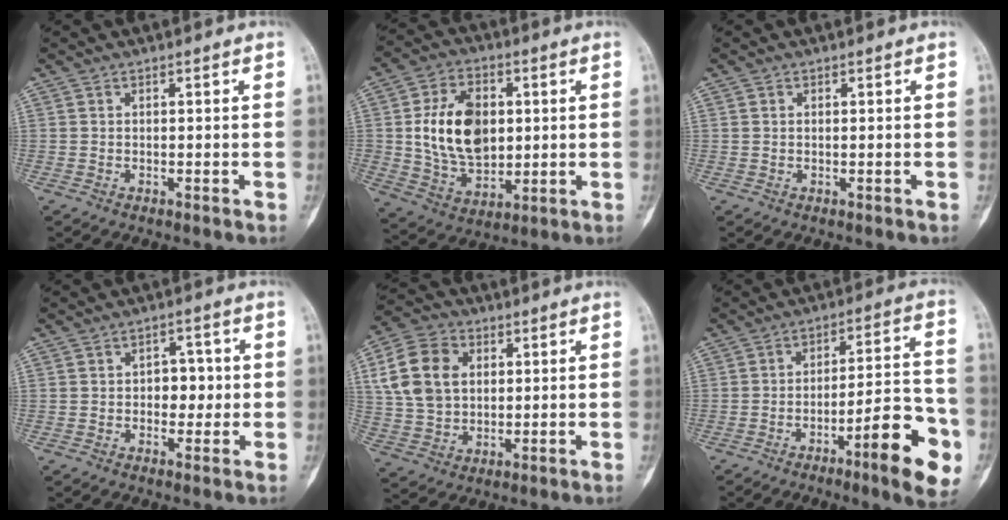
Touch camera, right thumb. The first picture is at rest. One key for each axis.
{"total": 15.7, "fx": 2.0, "fy": 10.6, "fz": 11.4, "tx": -0.165, "ty": -0.009, "tz": 0.042}
{"total": 0.0}
{"total": 5.0, "fx": 0.0, "fy": 3.6, "fz": 3.5, "tx": -0.015, "ty": 0.007, "tz": -0.003}
{"total": 14.3, "fx": 3.6, "fy": 10.8, "fz": 8.6, "tx": -0.136, "ty": 0.005, "tz": 0.066}
{"total": 15.1, "fx": -6.5, "fy": 3.1, "fz": 13.2, "tx": -0.169, "ty": 0.033, "tz": -0.092}